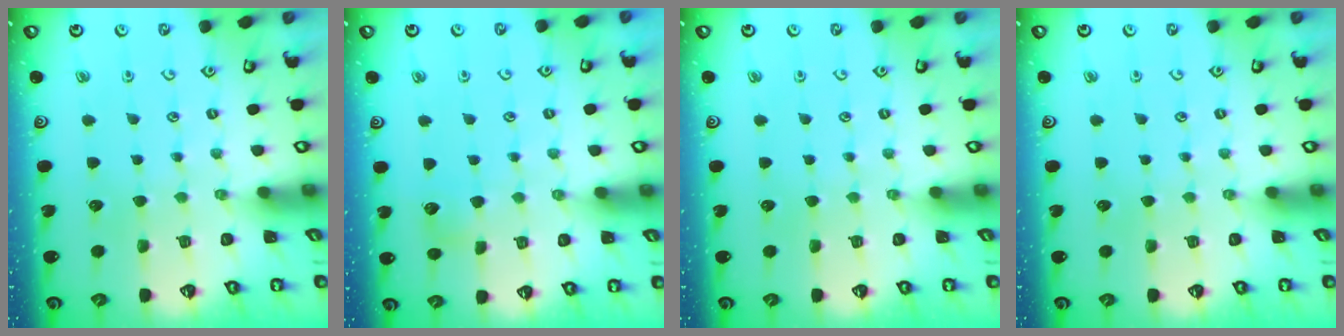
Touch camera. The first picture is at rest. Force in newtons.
{"total": 3.4, "press": 3.4, "slide": 0.4}
{"total": 0.0}
{"total": 0.0}